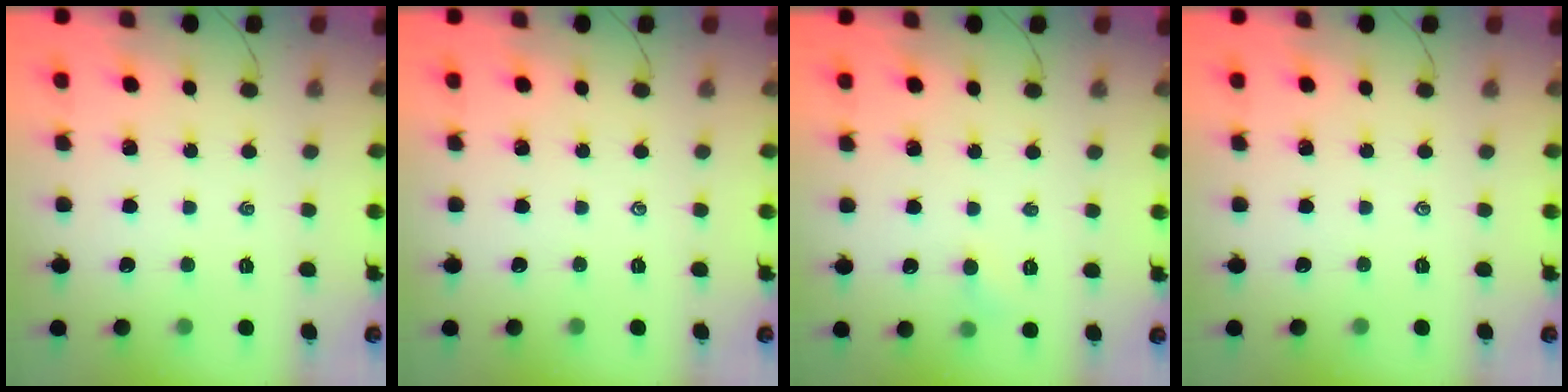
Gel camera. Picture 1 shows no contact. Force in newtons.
{"total": 0.0}
{"total": 3.0, "press": 2.8, "slide": 1.0}
{"total": 0.0}